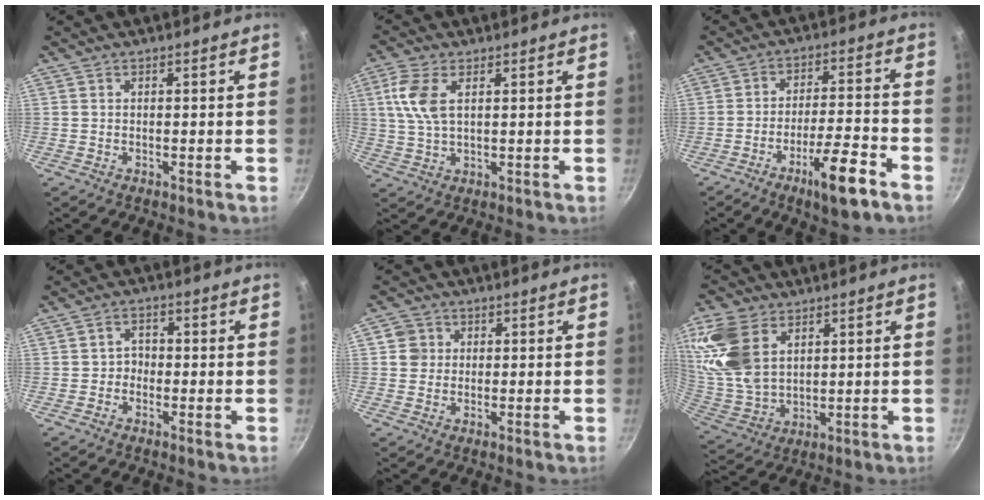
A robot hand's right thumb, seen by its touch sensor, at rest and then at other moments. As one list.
[{"total": 7.5, "force": [2.2, 3.7, 6.1], "torque": [-0.130, 0.005, 0.045]}, {"total": 11.0, "force": [-6.3, 2.0, 8.8], "torque": [-0.138, 0.036, -0.098]}, {"total": 2.1, "force": [-0.4, 1.9, 0.8], "torque": [0.003, 0.008, -0.011]}, {"total": 3.6, "force": [0.8, 3.5, 0.7], "torque": [0.013, 0.005, 0.006]}, {"total": 16.4, "force": [6.9, 10.5, 10.6], "torque": [-0.218, -0.022, 0.149]}]